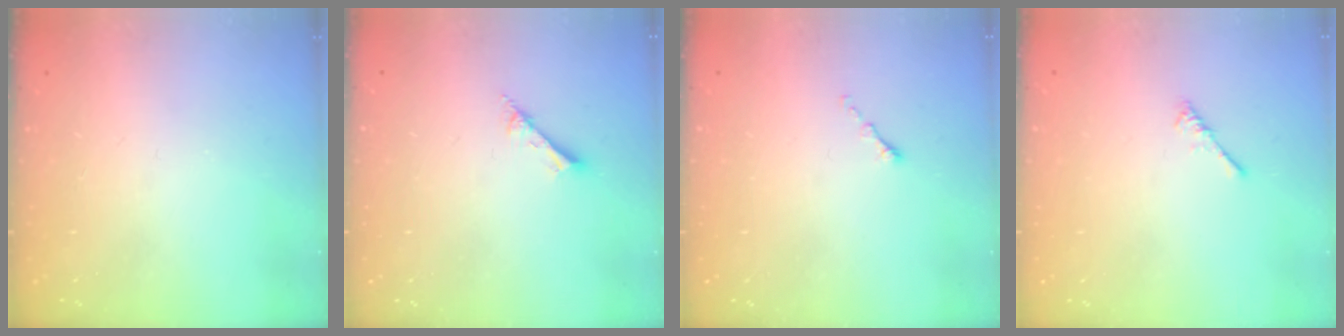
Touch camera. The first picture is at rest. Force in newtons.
{"total": 2.8, "press": 2.7, "slide": 0.4}
{"total": 0.0}
{"total": 0.0}